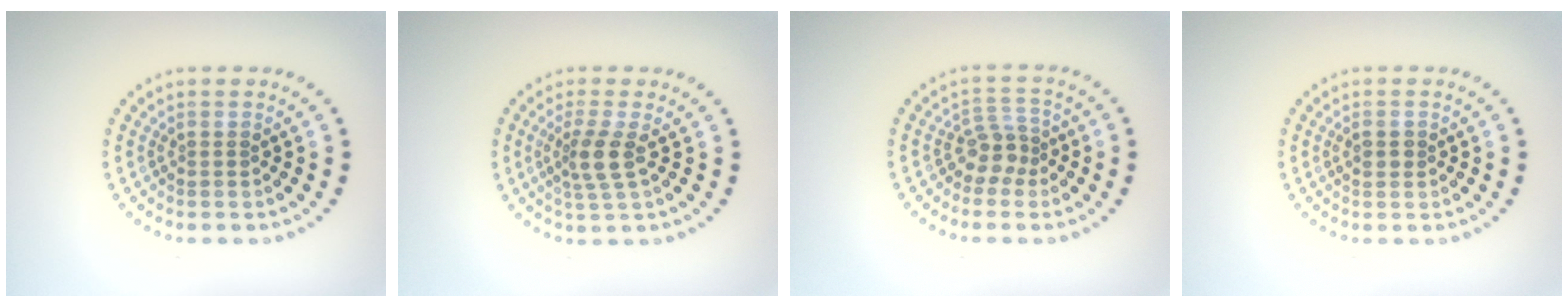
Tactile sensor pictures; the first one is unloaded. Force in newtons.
{"total": 2.7, "press": 2.1, "slide": 1.7}
{"total": 2.4, "press": 1.8, "slide": 1.5}
{"total": 1.2, "press": 1.2, "slide": 0.1}